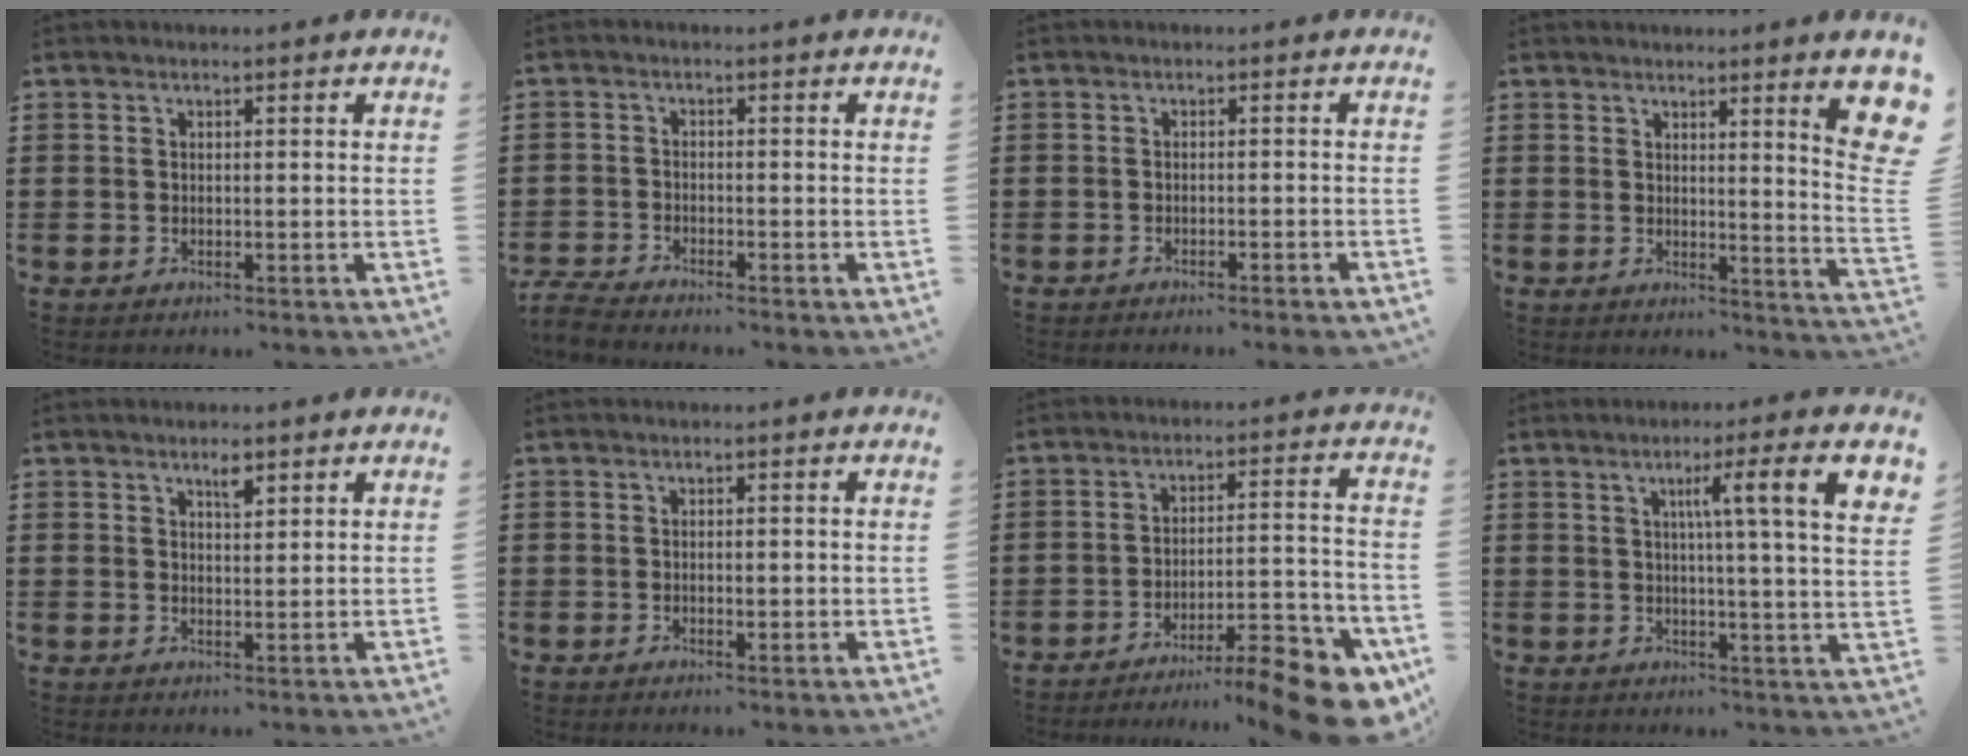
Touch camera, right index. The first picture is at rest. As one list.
[{"total": 2.9, "force": [-2.8, 0.1, 0.4], "torque": [-0.016, 0.001, -0.062]}, {"total": 1.3, "force": [-1.2, -0.2, 0.5], "torque": [-0.008, 0.000, -0.023]}, {"total": 6.1, "force": [3.2, 0.2, 5.1], "torque": [-0.075, -0.023, 0.049]}, {"total": 2.3, "force": [1.5, 0.8, 1.5], "torque": [-0.018, -0.002, 0.023]}, {"total": 1.0, "force": [-0.2, 0.5, 0.9], "torque": [-0.015, 0.001, -0.005]}, {"total": 10.0, "force": [-8.1, 1.5, 5.7], "torque": [-0.067, 0.016, -0.151]}, {"total": 8.8, "force": [3.3, 0.0, 8.1], "torque": [-0.137, -0.006, 0.045]}]